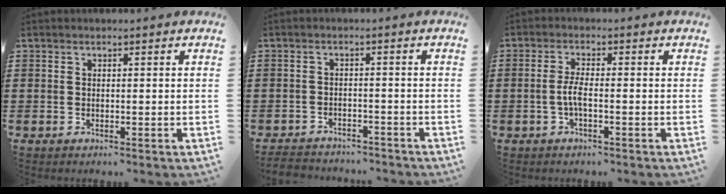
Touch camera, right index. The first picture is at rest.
{"total": 2.7, "force": [-2.7, 0.3, -0.1], "torque": [-0.014, -0.005, -0.061]}
{"total": 3.1, "force": [-0.9, 0.6, 2.9], "torque": [-0.074, -0.006, -0.025]}